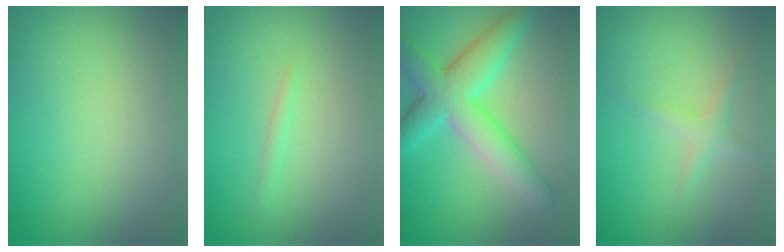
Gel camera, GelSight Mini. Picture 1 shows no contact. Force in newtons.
{"total": 0.7, "press": 0.7, "slide": 0.1}
{"total": 5.9, "press": 5.9, "slide": 0.2}
{"total": 1.3, "press": 1.3, "slide": 0.0}